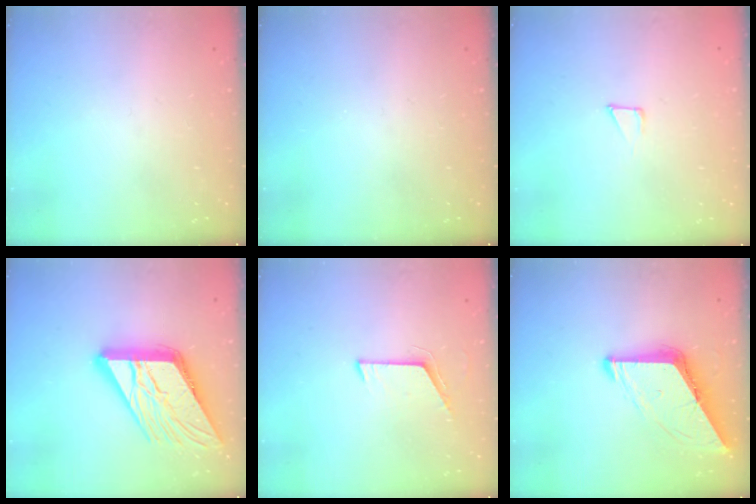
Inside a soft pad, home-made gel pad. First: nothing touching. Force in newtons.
{"total": 0.0}
{"total": 3.9, "press": 3.9, "slide": 0.3}
{"total": 18.3, "press": 18.2, "slide": 1.9}
{"total": 5.1, "press": 5.1, "slide": 0.5}
{"total": 9.7, "press": 9.6, "slide": 1.0}